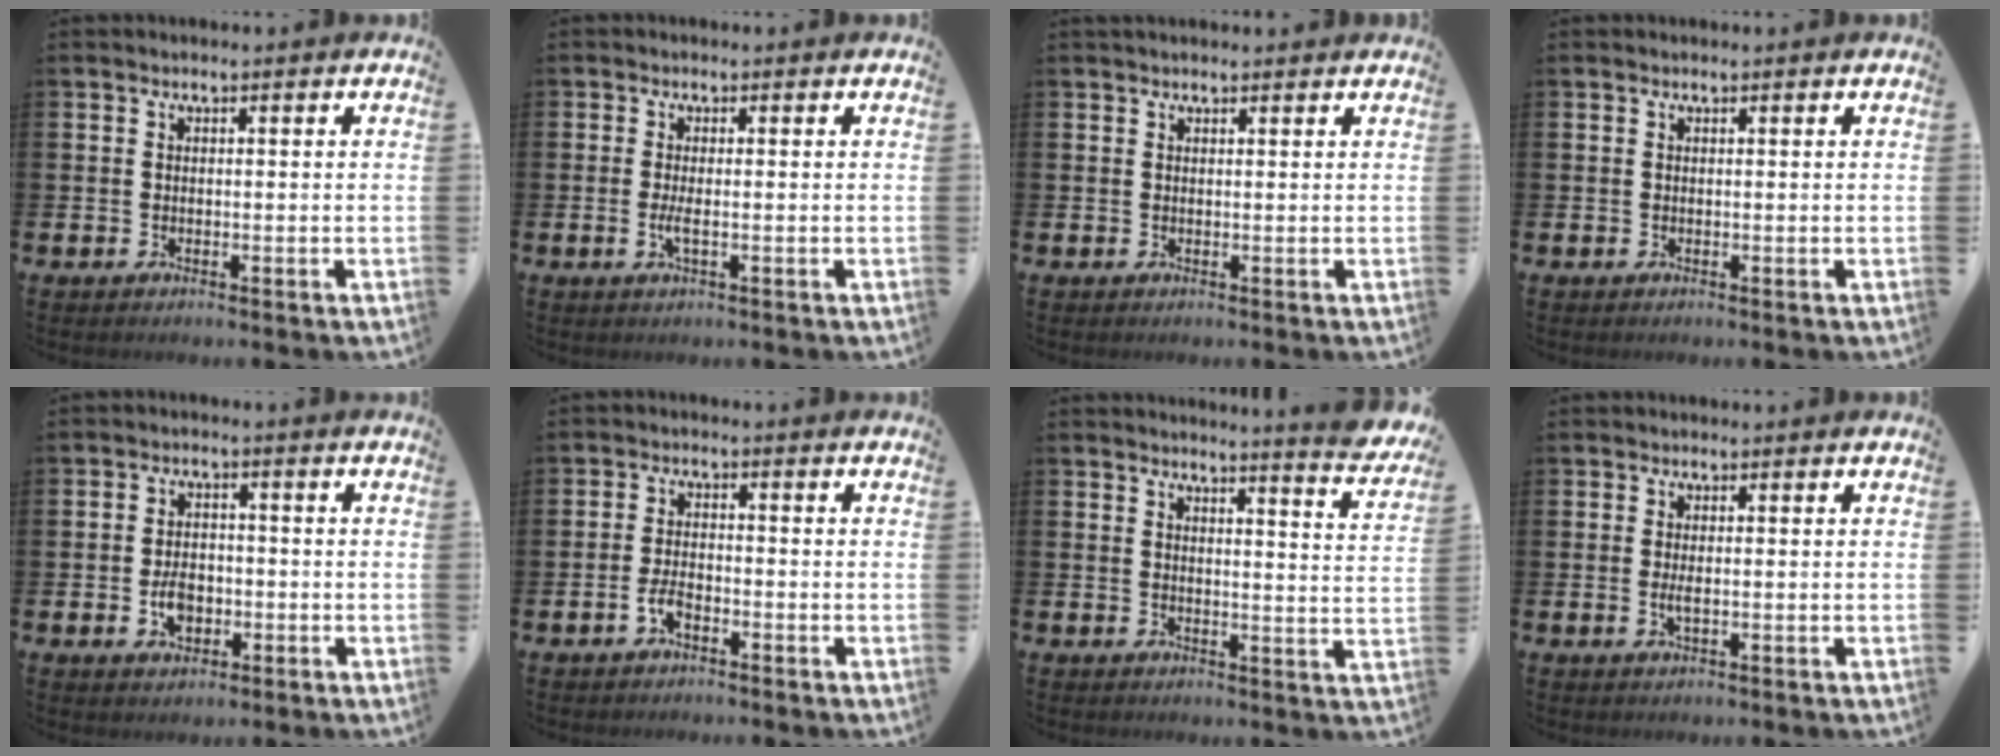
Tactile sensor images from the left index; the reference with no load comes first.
{"total": 1.5, "force": [-0.2, 0.3, 1.5], "torque": [-0.037, 0.002, -0.003]}
{"total": 0.8, "force": [0.8, 0.1, 0.2], "torque": [0.004, -0.001, 0.013]}
{"total": 0.0}
{"total": 4.0, "force": [-1.0, 2.8, 2.7], "torque": [-0.043, 0.002, -0.020]}
{"total": 2.5, "force": [-1.3, 1.1, 1.8], "torque": [-0.049, 0.004, -0.026]}
{"total": 4.0, "force": [3.8, -0.7, 0.9], "torque": [-0.010, -0.037, 0.059]}
{"total": 1.3, "force": [0.0, 0.4, 1.2], "torque": [-0.023, 0.001, 0.000]}